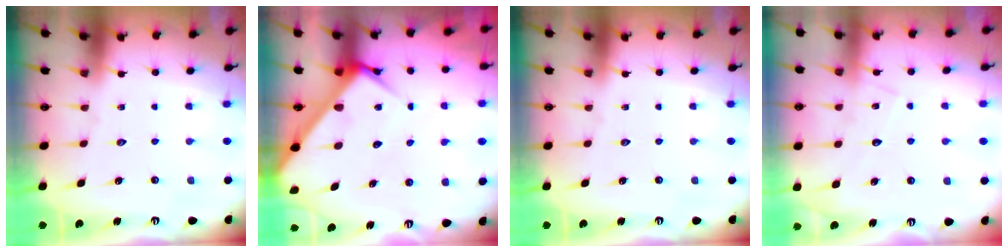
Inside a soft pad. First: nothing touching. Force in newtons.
{"total": 6.1, "press": 6.1, "slide": 0.6}
{"total": 0.0}
{"total": 7.7, "press": 7.6, "slide": 0.6}